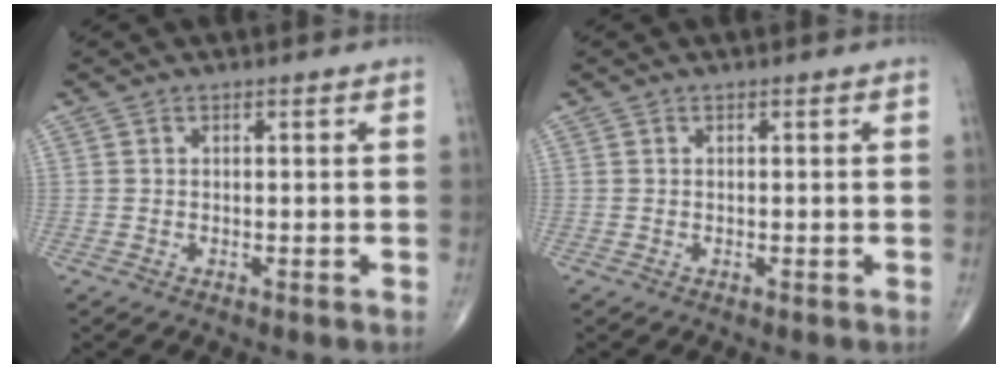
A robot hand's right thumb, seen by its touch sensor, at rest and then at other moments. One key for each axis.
{"total": 0.0}